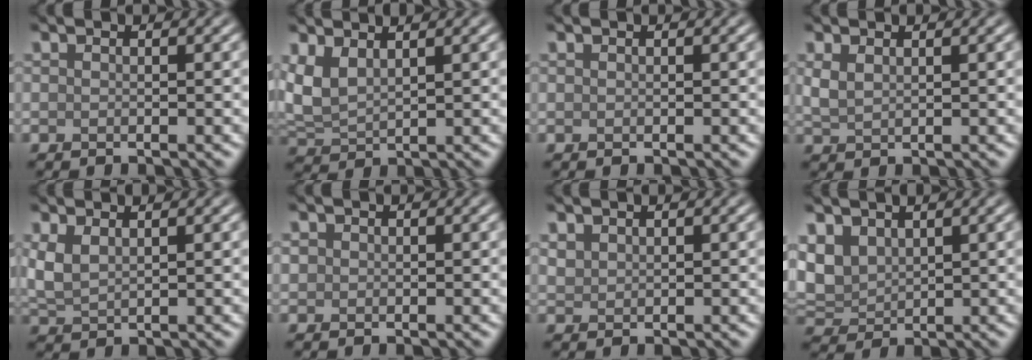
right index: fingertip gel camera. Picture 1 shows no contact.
{"total": 3.3, "force": [1.6, 1.6, 2.5], "torque": [-0.067, 0.004, 0.033]}
{"total": 0.0}
{"total": 1.5, "force": [0.8, 0.7, 1.1], "torque": [-0.029, 0.000, 0.020]}
{"total": 2.6, "force": [1.2, 1.3, 1.9], "torque": [-0.052, 0.002, 0.027]}
{"total": 0.9, "force": [0.1, 0.8, 0.2], "torque": [-0.001, 0.001, 0.000]}
{"total": 1.1, "force": [0.9, 0.7, 0.3], "torque": [-0.009, 0.000, 0.021]}
{"total": 4.2, "force": [1.9, 2.9, 2.3], "torque": [-0.059, 0.001, 0.039]}